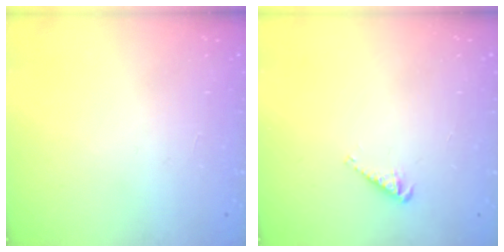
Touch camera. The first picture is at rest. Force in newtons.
{"total": 2.9, "press": 2.9, "slide": 0.3}